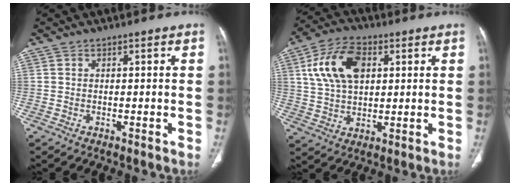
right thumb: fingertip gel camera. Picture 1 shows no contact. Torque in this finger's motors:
{"motor_torque": [-1.07, 1.17, 1.17, 0.25, 0.16]}